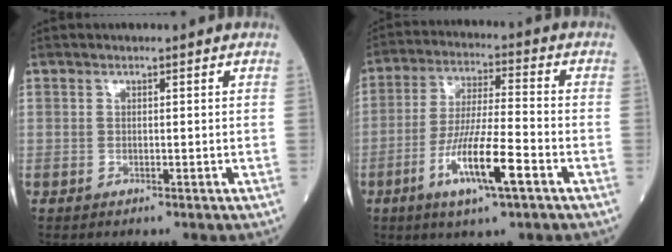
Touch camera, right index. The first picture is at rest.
{"total": 11.1, "force": [-4.8, 0.9, 9.9], "torque": [-0.189, -0.012, -0.087]}